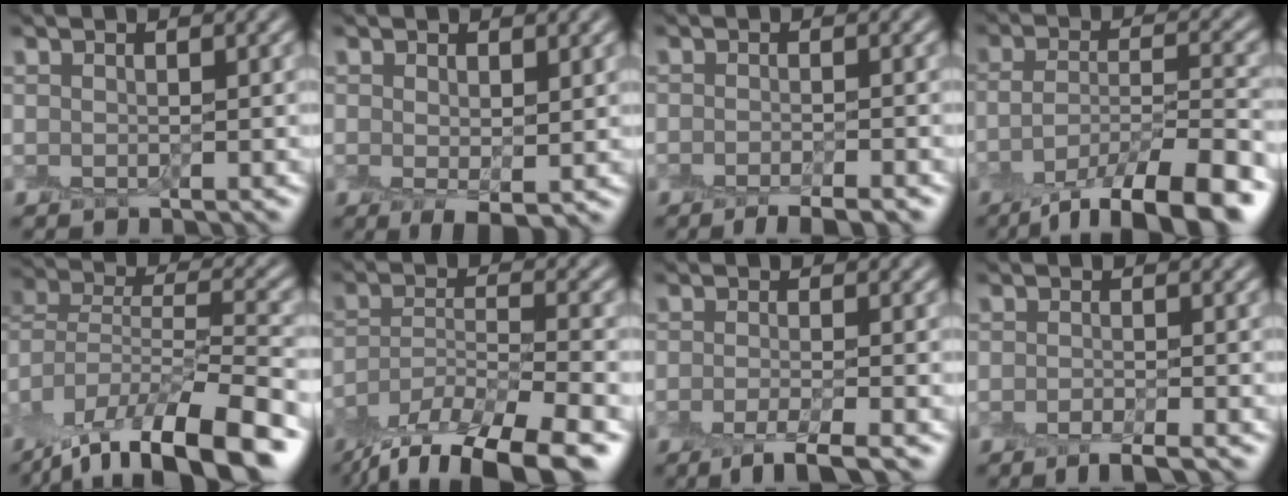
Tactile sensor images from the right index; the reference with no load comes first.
{"total": 2.1, "force": [0.0, 0.9, 1.9], "torque": [-0.027, -0.007, 0.004]}
{"total": 2.9, "force": [-2.1, 0.6, 1.9], "torque": [-0.020, -0.003, -0.040]}
{"total": 10.4, "force": [-6.3, 3.3, 7.6], "torque": [-0.118, -0.007, -0.111]}
{"total": 13.9, "force": [-9.7, 4.4, 9.0], "torque": [-0.166, 0.008, -0.150]}
{"total": 12.3, "force": [-9.4, 3.5, 7.0], "torque": [-0.132, -0.019, -0.153]}
{"total": 3.7, "force": [-2.4, 0.8, 2.7], "torque": [-0.041, -0.007, -0.051]}
{"total": 2.5, "force": [-1.9, 0.5, 1.5], "torque": [-0.024, -0.006, -0.039]}